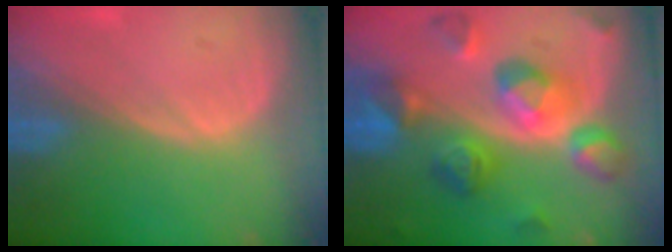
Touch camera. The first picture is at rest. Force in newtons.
{"total": 11.4, "press": 11.4, "slide": 1.0}